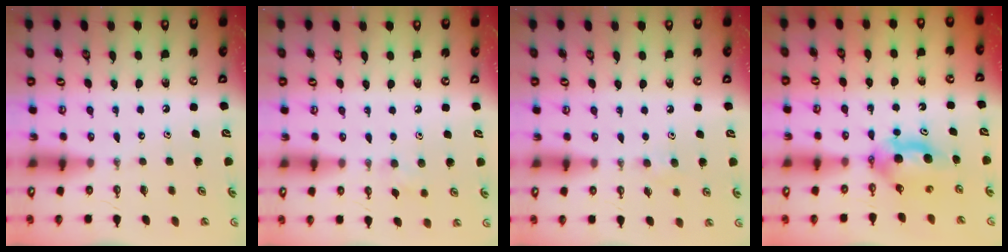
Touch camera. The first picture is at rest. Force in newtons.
{"total": 6.2, "press": 6.1, "slide": 1.0}
{"total": 4.7, "press": 4.0, "slide": 2.4}
{"total": 5.8, "press": 5.6, "slide": 1.4}